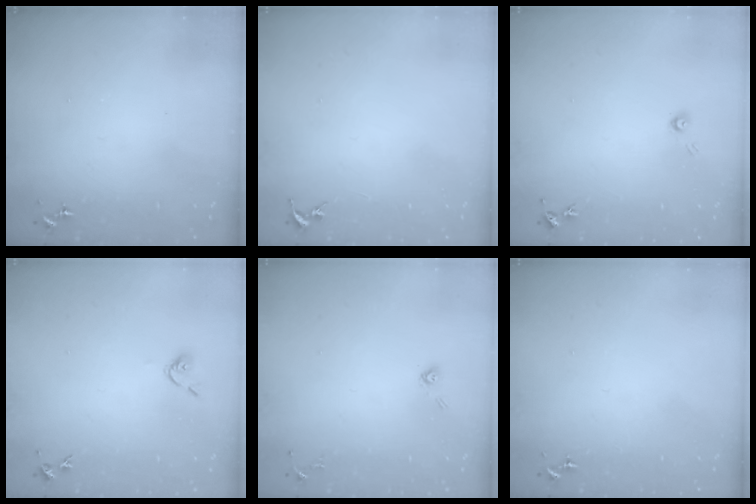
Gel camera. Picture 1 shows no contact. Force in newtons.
{"total": 0.0}
{"total": 3.4, "press": 3.4, "slide": 0.5}
{"total": 4.0, "press": 3.9, "slide": 0.7}
{"total": 3.7, "press": 3.1, "slide": 1.9}
{"total": 0.0}